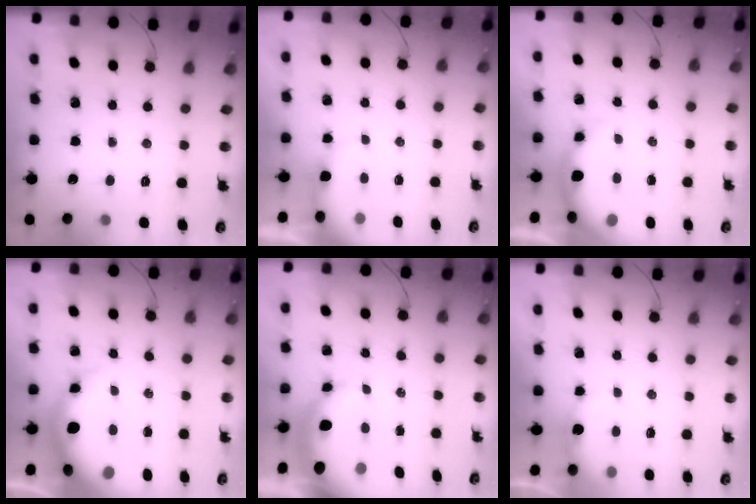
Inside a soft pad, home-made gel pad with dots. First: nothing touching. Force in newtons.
{"total": 3.9, "press": 3.9, "slide": 0.4}
{"total": 6.5, "press": 6.4, "slide": 1.2}
{"total": 9.6, "press": 9.3, "slide": 2.5}
{"total": 10.3, "press": 10.1, "slide": 1.8}
{"total": 2.7, "press": 2.6, "slide": 0.6}